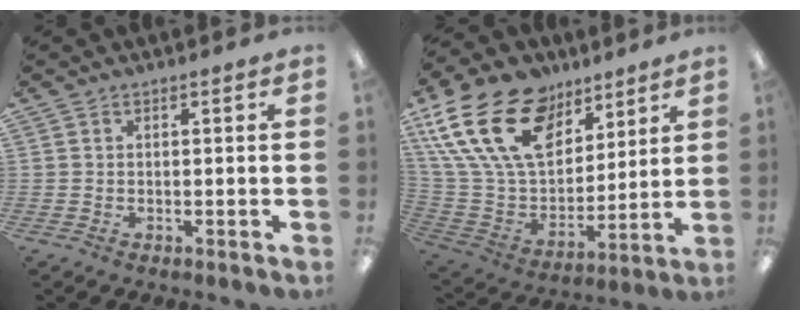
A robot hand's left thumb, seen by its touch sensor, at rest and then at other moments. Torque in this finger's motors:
{"motor_torque": [0.83, 0.48, 1.81, -0.96, 0.37]}